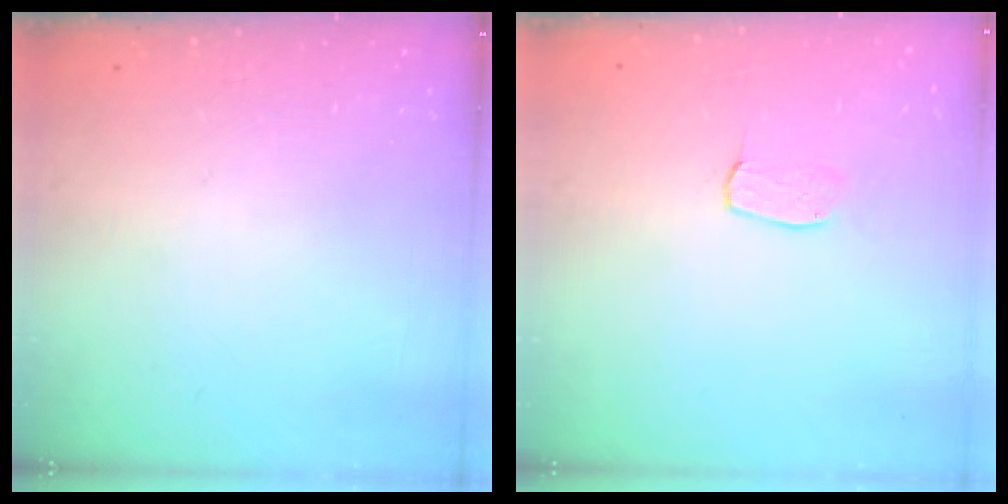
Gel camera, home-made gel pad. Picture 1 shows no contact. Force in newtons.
{"total": 4.0, "press": 4.0, "slide": 0.2}